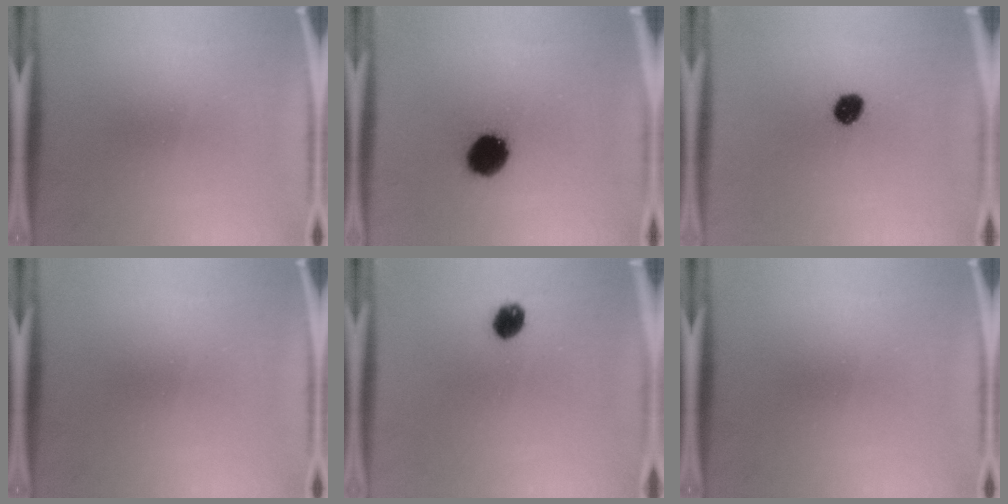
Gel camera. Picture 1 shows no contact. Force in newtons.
{"total": 10.8}
{"total": 5.5}
{"total": 0.0}
{"total": 4.2}
{"total": 0.0}